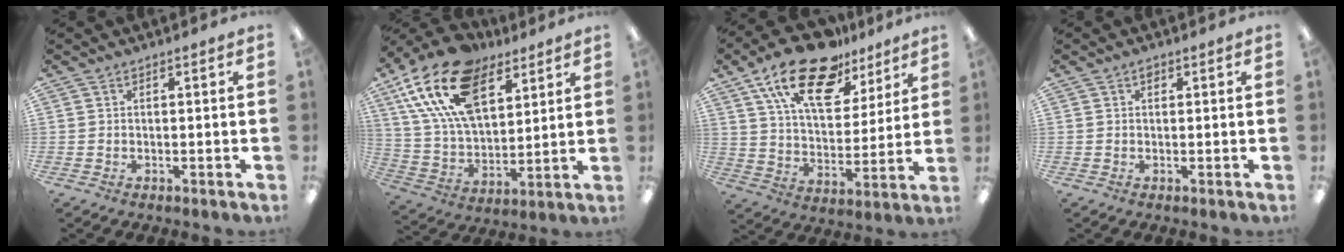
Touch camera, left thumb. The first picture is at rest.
{"total": 21.5, "force": [11.9, 12.0, 13.2], "torque": [-0.267, -0.049, 0.212]}
{"total": 20.3, "force": [13.1, 9.9, 11.9], "torque": [-0.200, -0.065, 0.229]}
{"total": 0.9, "force": [0.5, 0.6, 0.5], "torque": [-0.003, -0.001, 0.006]}